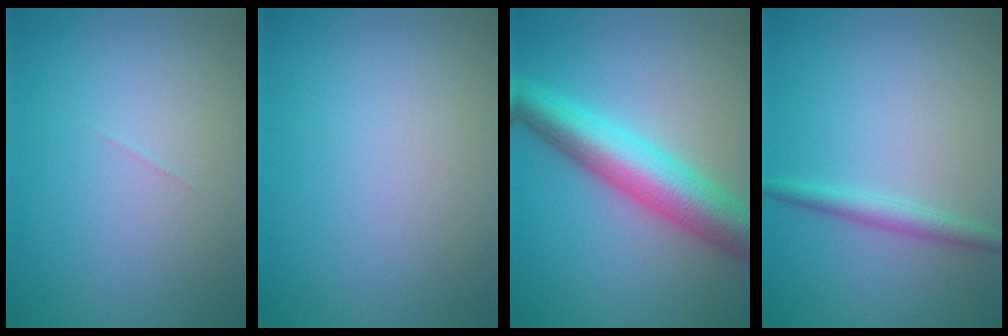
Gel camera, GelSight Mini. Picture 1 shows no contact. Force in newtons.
{"total": 0.0}
{"total": 7.9, "press": 7.9, "slide": 0.1}
{"total": 1.9, "press": 1.9, "slide": 0.1}